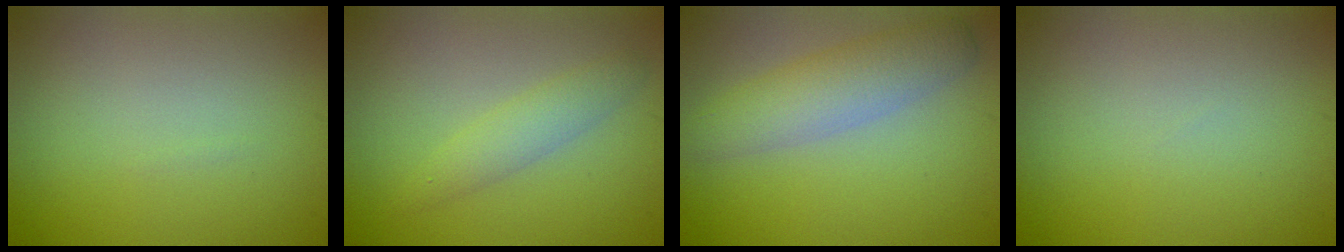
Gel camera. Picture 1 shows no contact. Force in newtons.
{"total": 2.1, "press": 2.1, "slide": 0.2}
{"total": 4.1, "press": 4.1, "slide": 0.1}
{"total": 0.0}